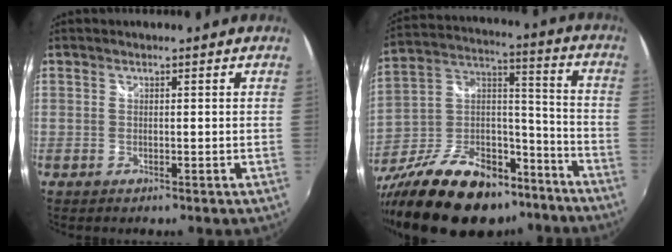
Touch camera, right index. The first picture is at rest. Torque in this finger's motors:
{"motor_torque": [1.04, -1.10, 0.62, 0.13]}